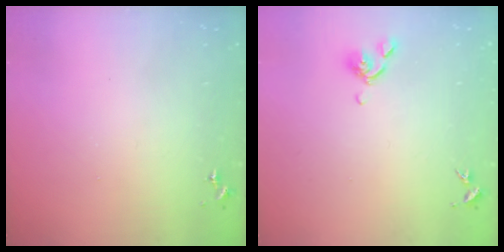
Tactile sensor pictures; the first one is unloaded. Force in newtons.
{"total": 6.8, "press": 6.7, "slide": 0.9}